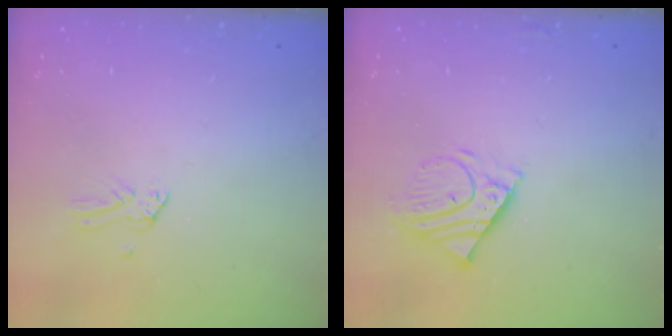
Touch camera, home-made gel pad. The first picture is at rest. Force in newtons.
{"total": 6.9, "press": 6.9, "slide": 0.6}